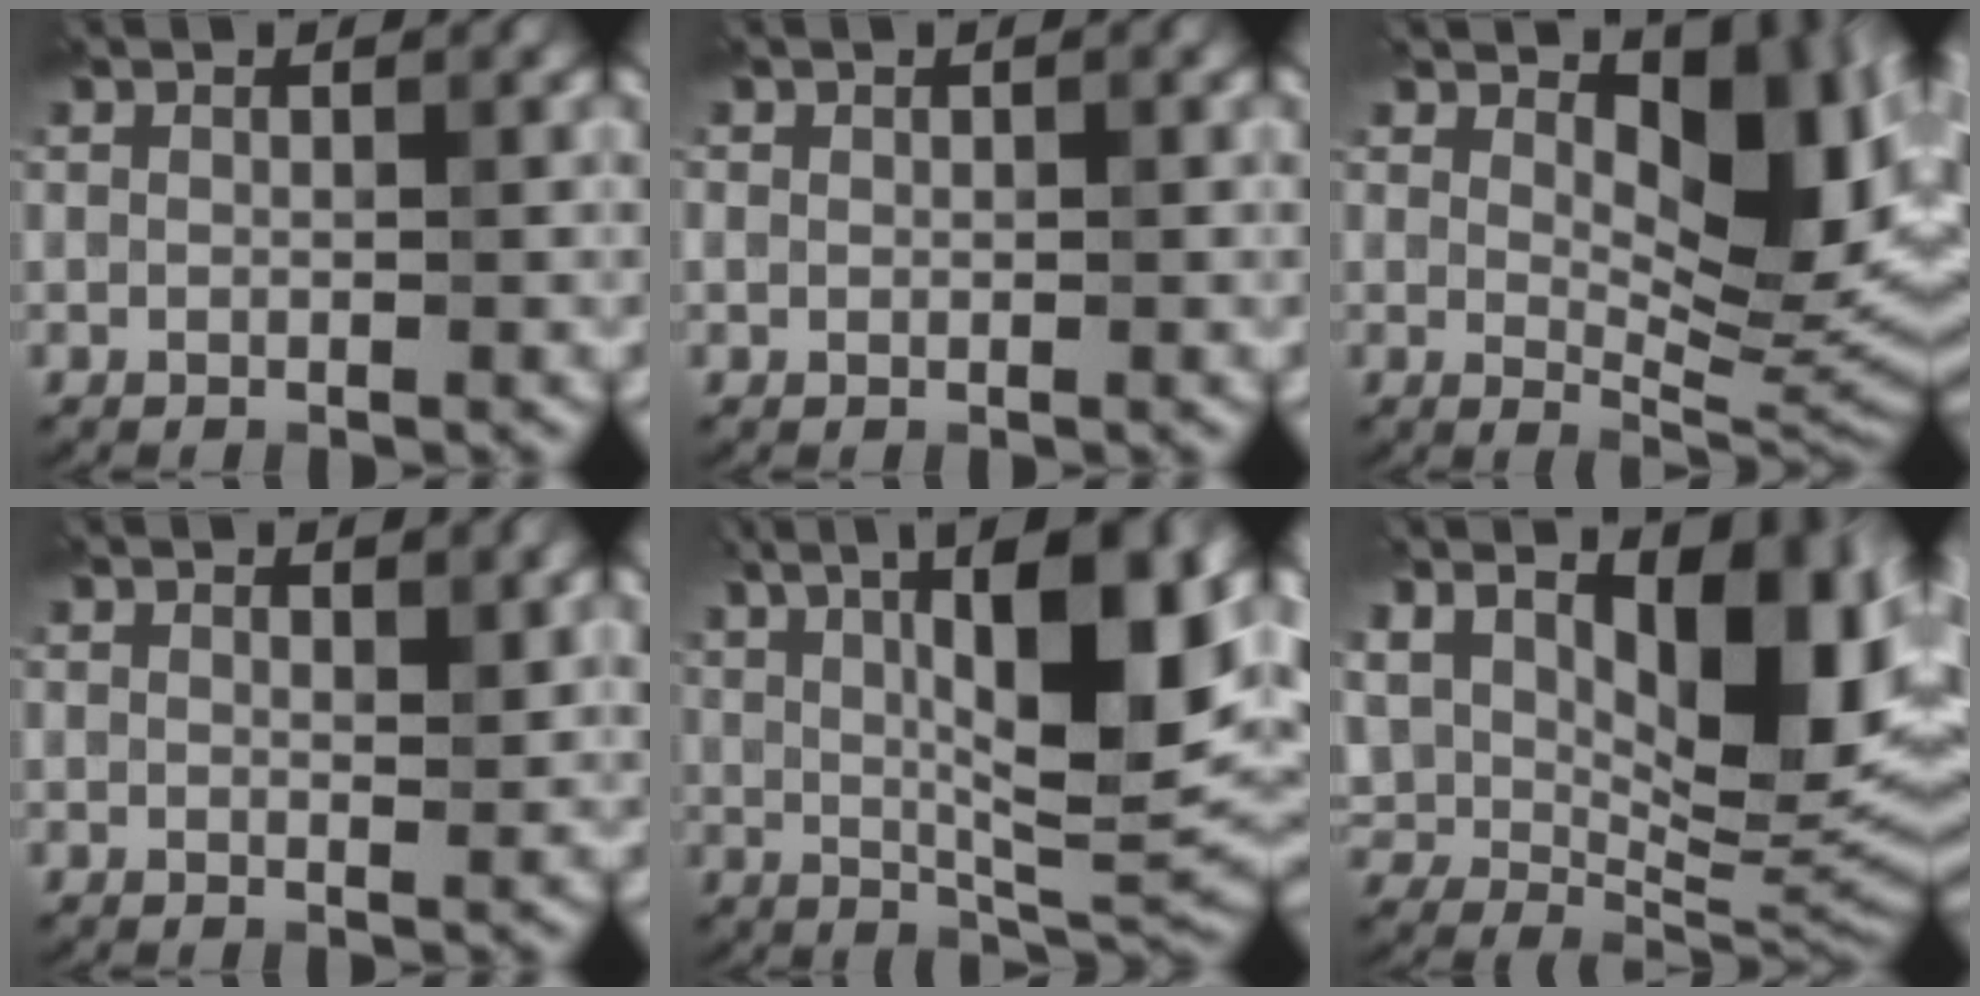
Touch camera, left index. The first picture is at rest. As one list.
[{"total": 0.7, "force": [0.2, 0.5, 0.4], "torque": [-0.008, 0.000, 0.003]}, {"total": 10.0, "force": [3.7, 4.7, 8.0], "torque": [-0.111, -0.015, 0.061]}, {"total": 1.4, "force": [1.1, 0.3, 0.8], "torque": [-0.012, -0.003, 0.020]}, {"total": 13.7, "force": [4.3, 3.7, 12.4], "torque": [-0.181, 0.005, 0.076]}, {"total": 13.8, "force": [4.9, 7.0, 10.9], "torque": [-0.163, -0.008, 0.091]}]